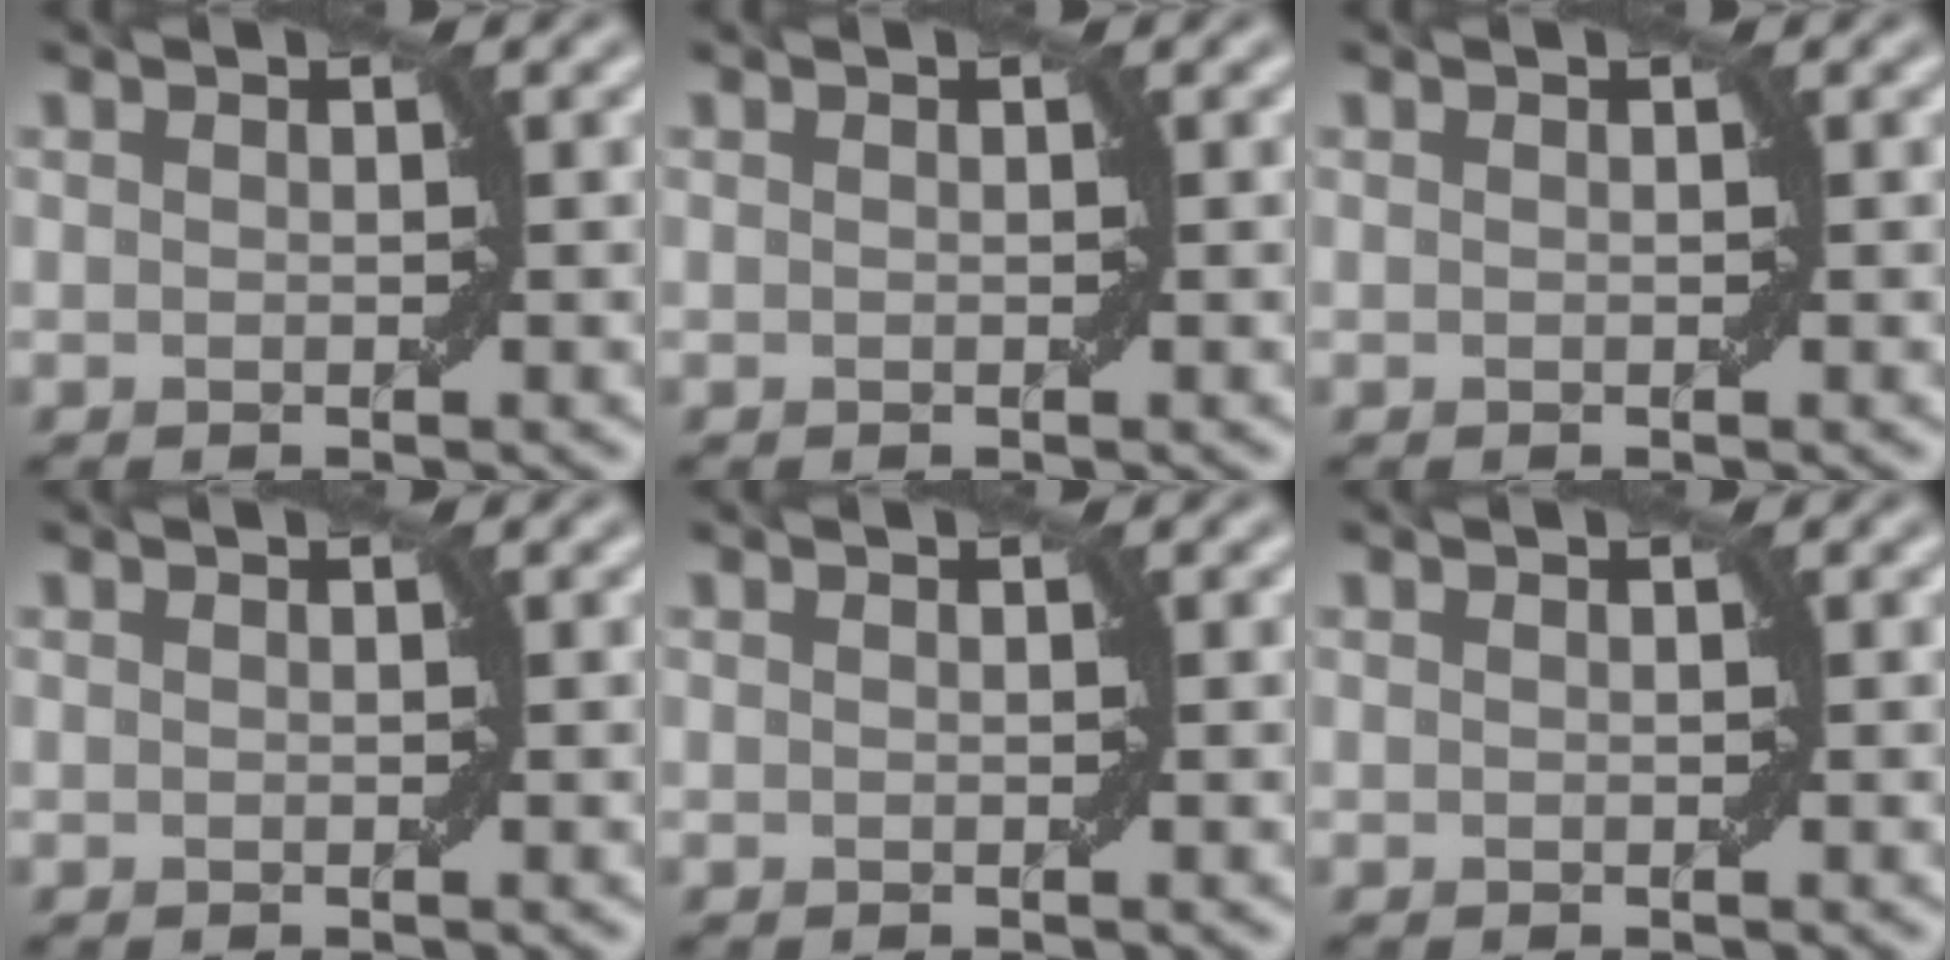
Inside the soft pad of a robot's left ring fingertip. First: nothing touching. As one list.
[{"total": 0.0}, {"total": 0.0}, {"total": 0.0}, {"total": 0.0}, {"total": 0.0}]